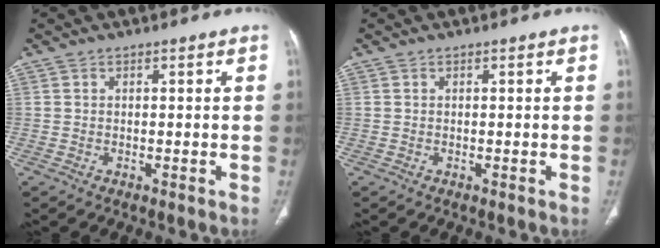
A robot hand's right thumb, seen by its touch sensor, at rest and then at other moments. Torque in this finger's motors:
{"motor_torque": [-0.26, 0.18, 0.11, -0.21, 0.02]}